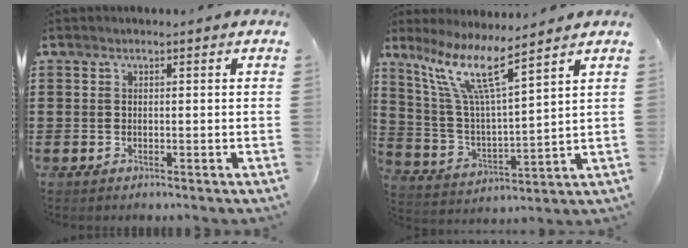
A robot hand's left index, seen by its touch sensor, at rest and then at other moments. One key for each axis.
{"total": 10.3, "fx": 7.3, "fy": 1.0, "fz": 7.2, "tx": -0.163, "ty": -0.034, "tz": 0.125}